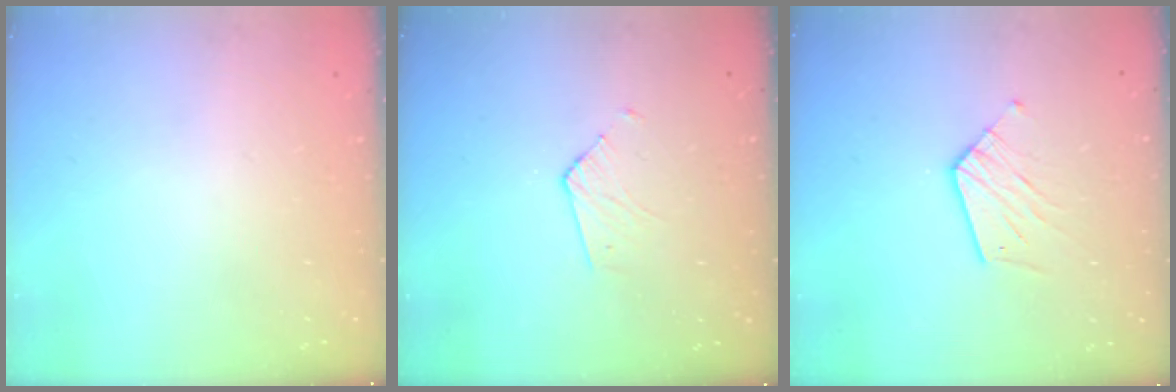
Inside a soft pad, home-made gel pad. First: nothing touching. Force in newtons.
{"total": 3.2, "press": 3.1, "slide": 0.3}
{"total": 8.9, "press": 8.9, "slide": 0.5}